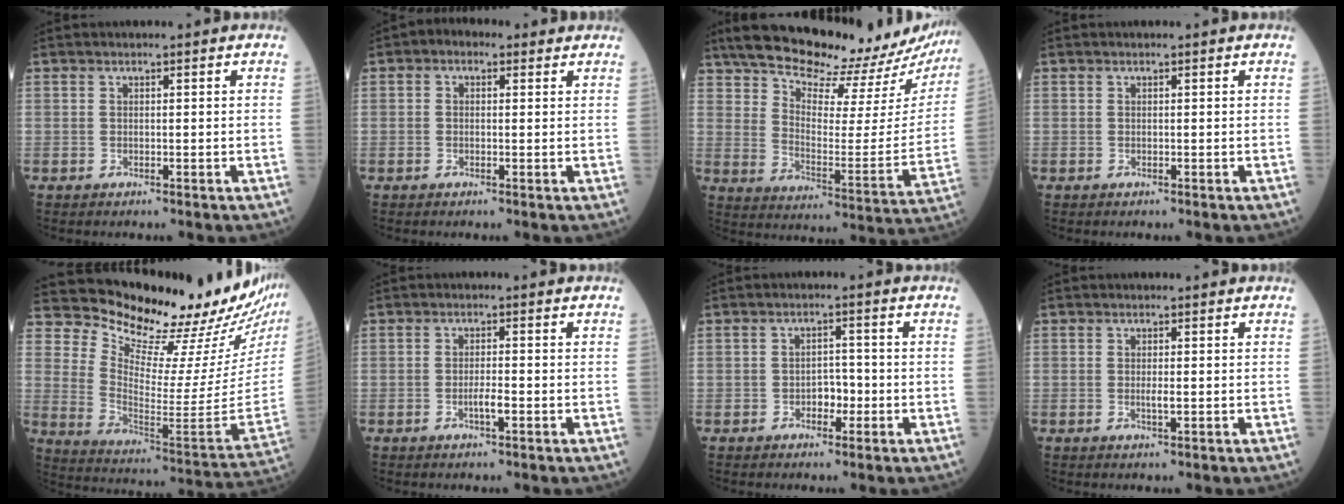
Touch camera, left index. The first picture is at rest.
{"total": 2.8, "force": [1.3, 1.9, 1.6], "torque": [-0.027, 0.021, 0.014]}
{"total": 26.7, "force": [23.6, 6.4, 10.8], "torque": [-0.174, -0.052, 0.308]}
{"total": 0.0}
{"total": 25.8, "force": [23.4, 1.9, 10.8], "torque": [-0.180, -0.134, 0.317]}
{"total": 2.2, "force": [-0.9, 0.3, 2.0], "torque": [-0.036, -0.001, -0.017]}
{"total": 2.8, "force": [-1.1, 1.7, 2.0], "torque": [-0.024, 0.006, -0.021]}
{"total": 1.3, "force": [-0.2, 0.3, 1.2], "torque": [-0.024, -0.004, -0.003]}